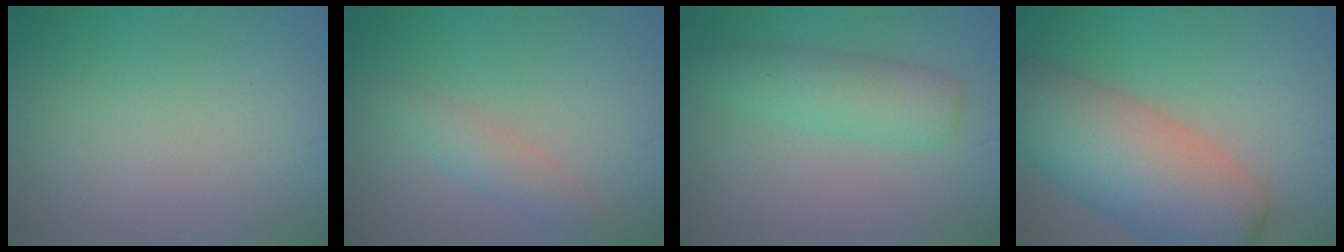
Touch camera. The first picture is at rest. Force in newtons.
{"total": 2.2, "press": 2.2, "slide": 0.1}
{"total": 4.0, "press": 4.0, "slide": 0.1}
{"total": 10.6, "press": 10.6, "slide": 0.4}